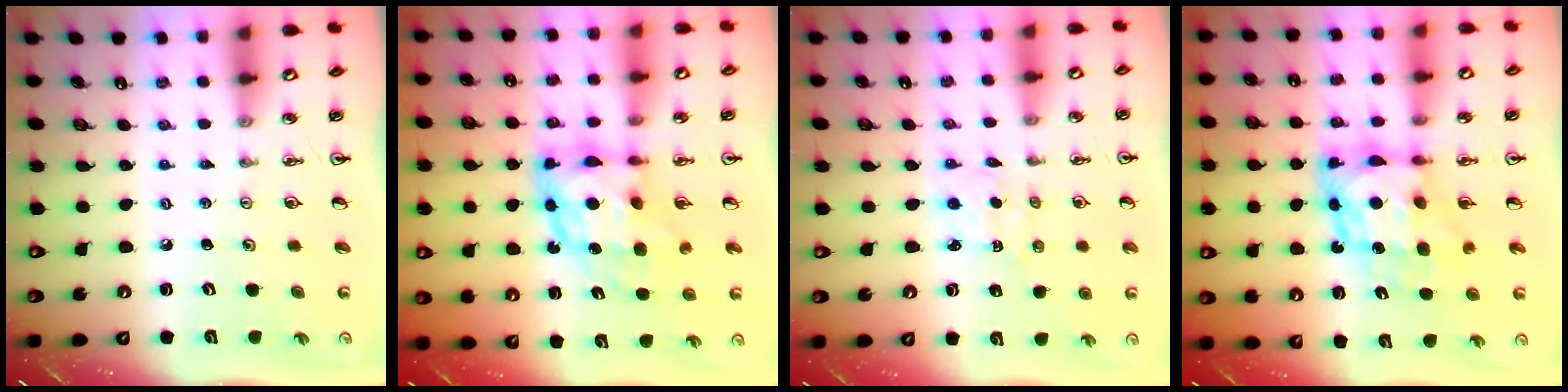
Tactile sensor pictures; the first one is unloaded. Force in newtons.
{"total": 10.8, "press": 10.7, "slide": 1.0}
{"total": 1.6, "press": 1.5, "slide": 0.7}
{"total": 9.8, "press": 9.7, "slide": 1.2}